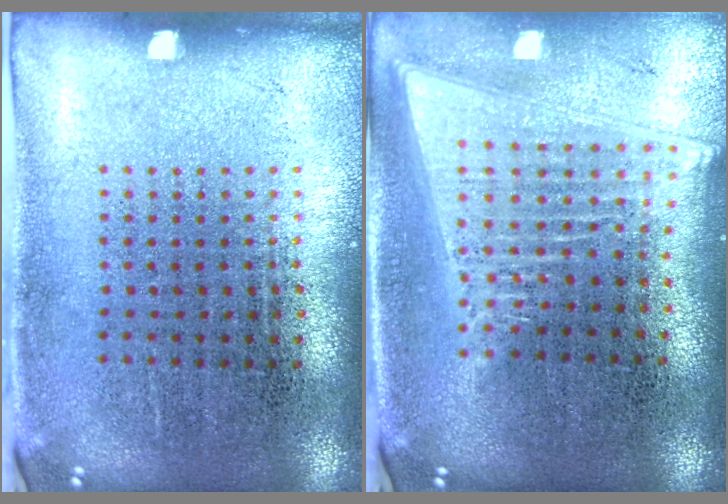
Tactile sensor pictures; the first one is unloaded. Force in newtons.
{"total": 2.0, "press": 1.7, "slide": 1.1}